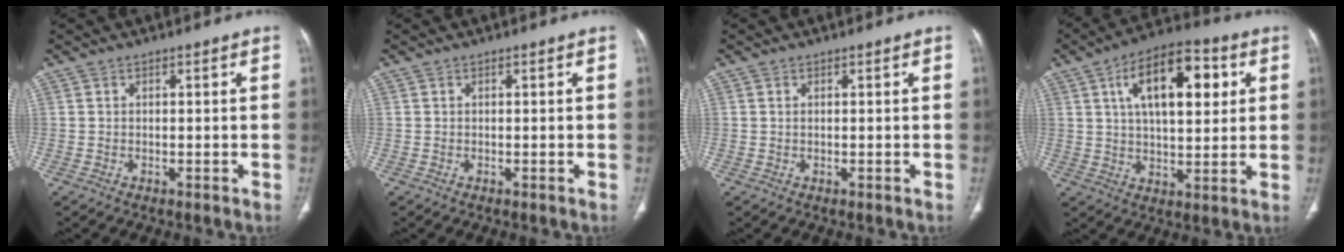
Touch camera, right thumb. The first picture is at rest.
{"total": 0.0}
{"total": 0.0}
{"total": 16.5, "force": [5.4, 7.8, 13.5], "torque": [-0.190, 0.003, 0.084]}